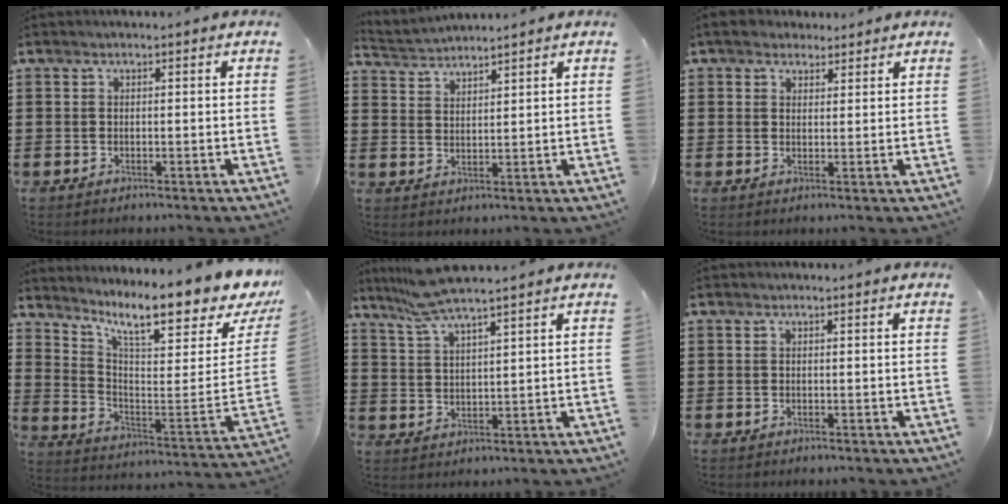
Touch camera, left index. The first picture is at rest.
{"total": 2.5, "force": [2.5, 0.0, -0.3], "torque": [-0.003, -0.008, 0.046]}
{"total": 3.6, "force": [3.0, 1.8, 0.7], "torque": [-0.026, 0.006, 0.056]}
{"total": 11.5, "force": [9.0, 1.3, 7.1], "torque": [-0.139, -0.075, 0.144]}
{"total": 7.1, "force": [5.9, 0.4, 3.8], "torque": [-0.091, -0.012, 0.111]}
{"total": 0.0}